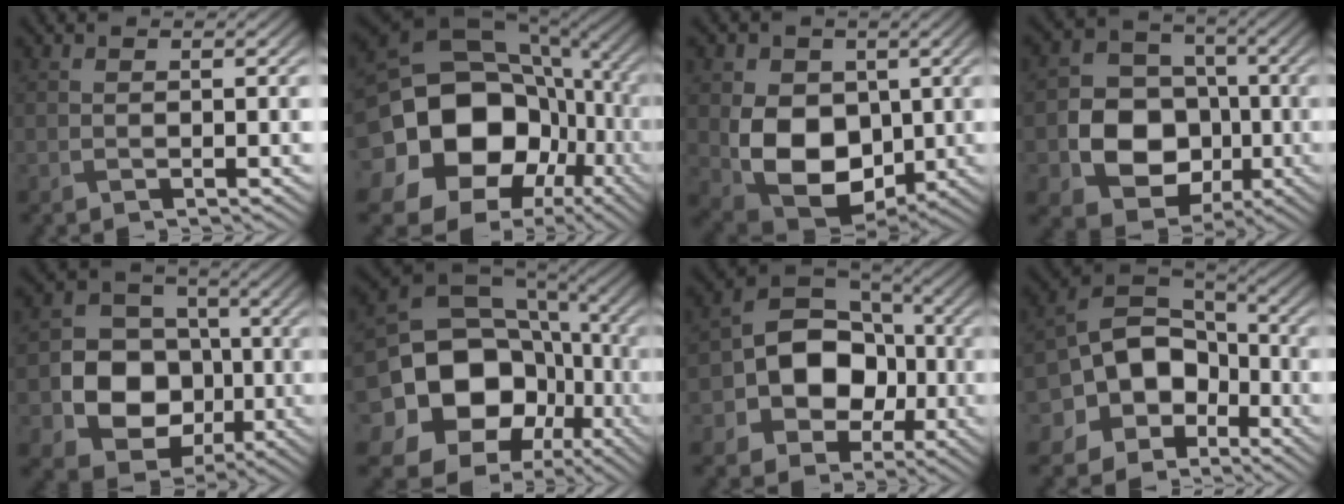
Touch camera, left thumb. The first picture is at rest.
{"total": 19.5, "force": [-2.9, 16.0, 10.8], "torque": [-0.240, -0.043, -0.034]}
{"total": 11.0, "force": [-0.4, 8.1, 7.4], "torque": [-0.155, -0.018, -0.008]}
{"total": 11.2, "force": [-2.6, 9.3, 5.7], "torque": [-0.112, -0.026, -0.070]}
{"total": 11.2, "force": [-2.3, 9.4, 5.6], "torque": [-0.114, -0.023, -0.065]}
{"total": 18.1, "force": [-4.1, 15.1, 9.0], "torque": [-0.204, -0.044, -0.065]}
{"total": 10.6, "force": [-2.3, 8.2, 6.4], "torque": [-0.110, -0.002, -0.058]}
{"total": 12.4, "force": [-4.2, 9.7, 6.5], "torque": [-0.138, -0.023, -0.092]}